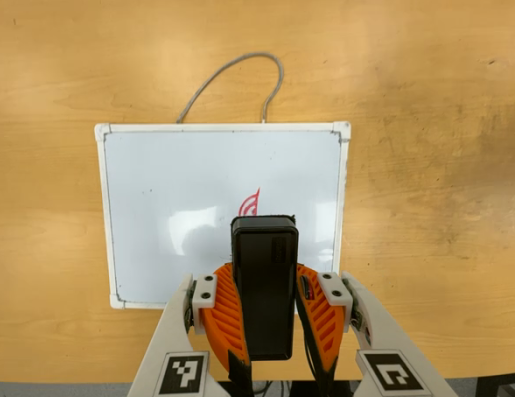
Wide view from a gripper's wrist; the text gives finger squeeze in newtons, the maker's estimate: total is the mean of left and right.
{"total": 10.4, "left": 9.0, "right": 11.9}